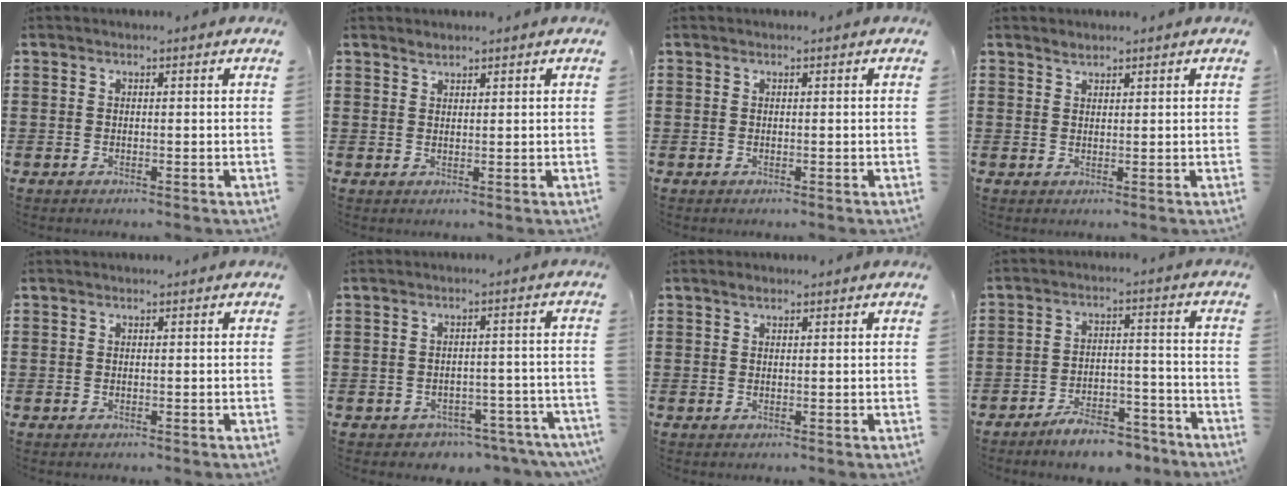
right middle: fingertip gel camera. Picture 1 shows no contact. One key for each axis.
{"total": 1.2, "fx": 1.1, "fy": 0.2, "fz": 0.1, "tx": -0.004, "ty": -0.001, "tz": 0.022}
{"total": 0.0}
{"total": 1.3, "fx": 1.3, "fy": 0.3, "fz": 0.1, "tx": -0.005, "ty": 0.002, "tz": 0.025}
{"total": 0.0}
{"total": 2.6, "fx": -2.4, "fy": 0.8, "fz": 0.1, "tx": -0.011, "ty": 0.004, "tz": -0.053}
{"total": 0.9, "fx": 0.8, "fy": 0.3, "fz": 0.4, "tx": -0.001, "ty": 0.000, "tz": 0.013}
{"total": 6.3, "fx": -5.9, "fy": 1.2, "fz": 2.0, "tx": -0.036, "ty": 0.011, "tz": -0.112}